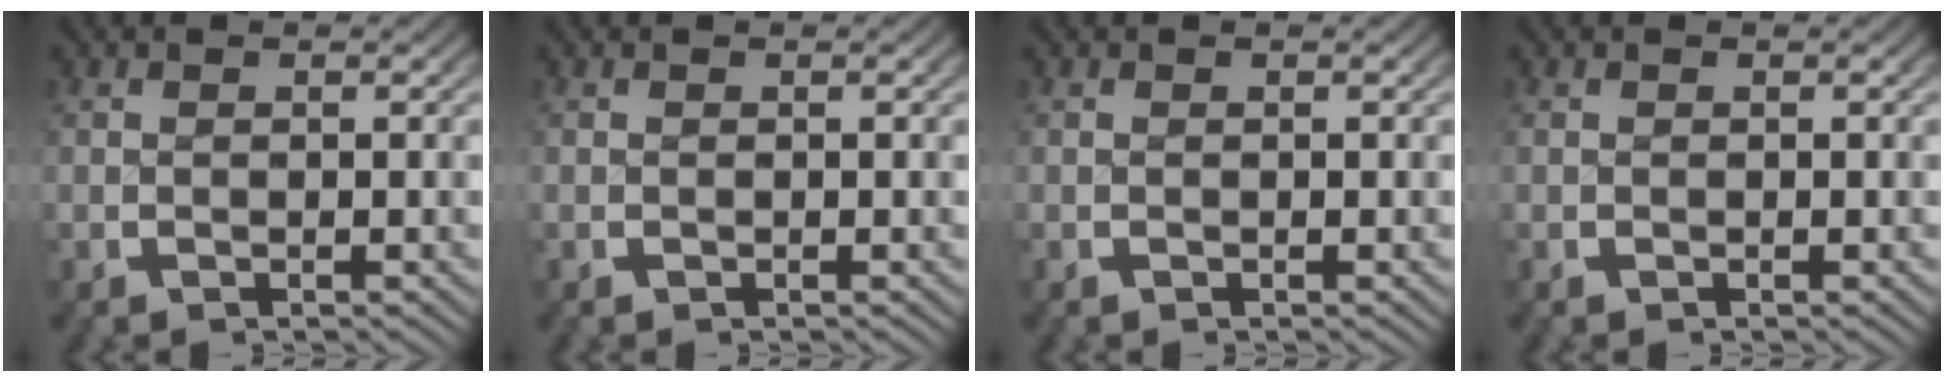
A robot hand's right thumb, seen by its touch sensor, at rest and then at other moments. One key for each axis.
{"total": 0.0}
{"total": 0.0}
{"total": 0.0}